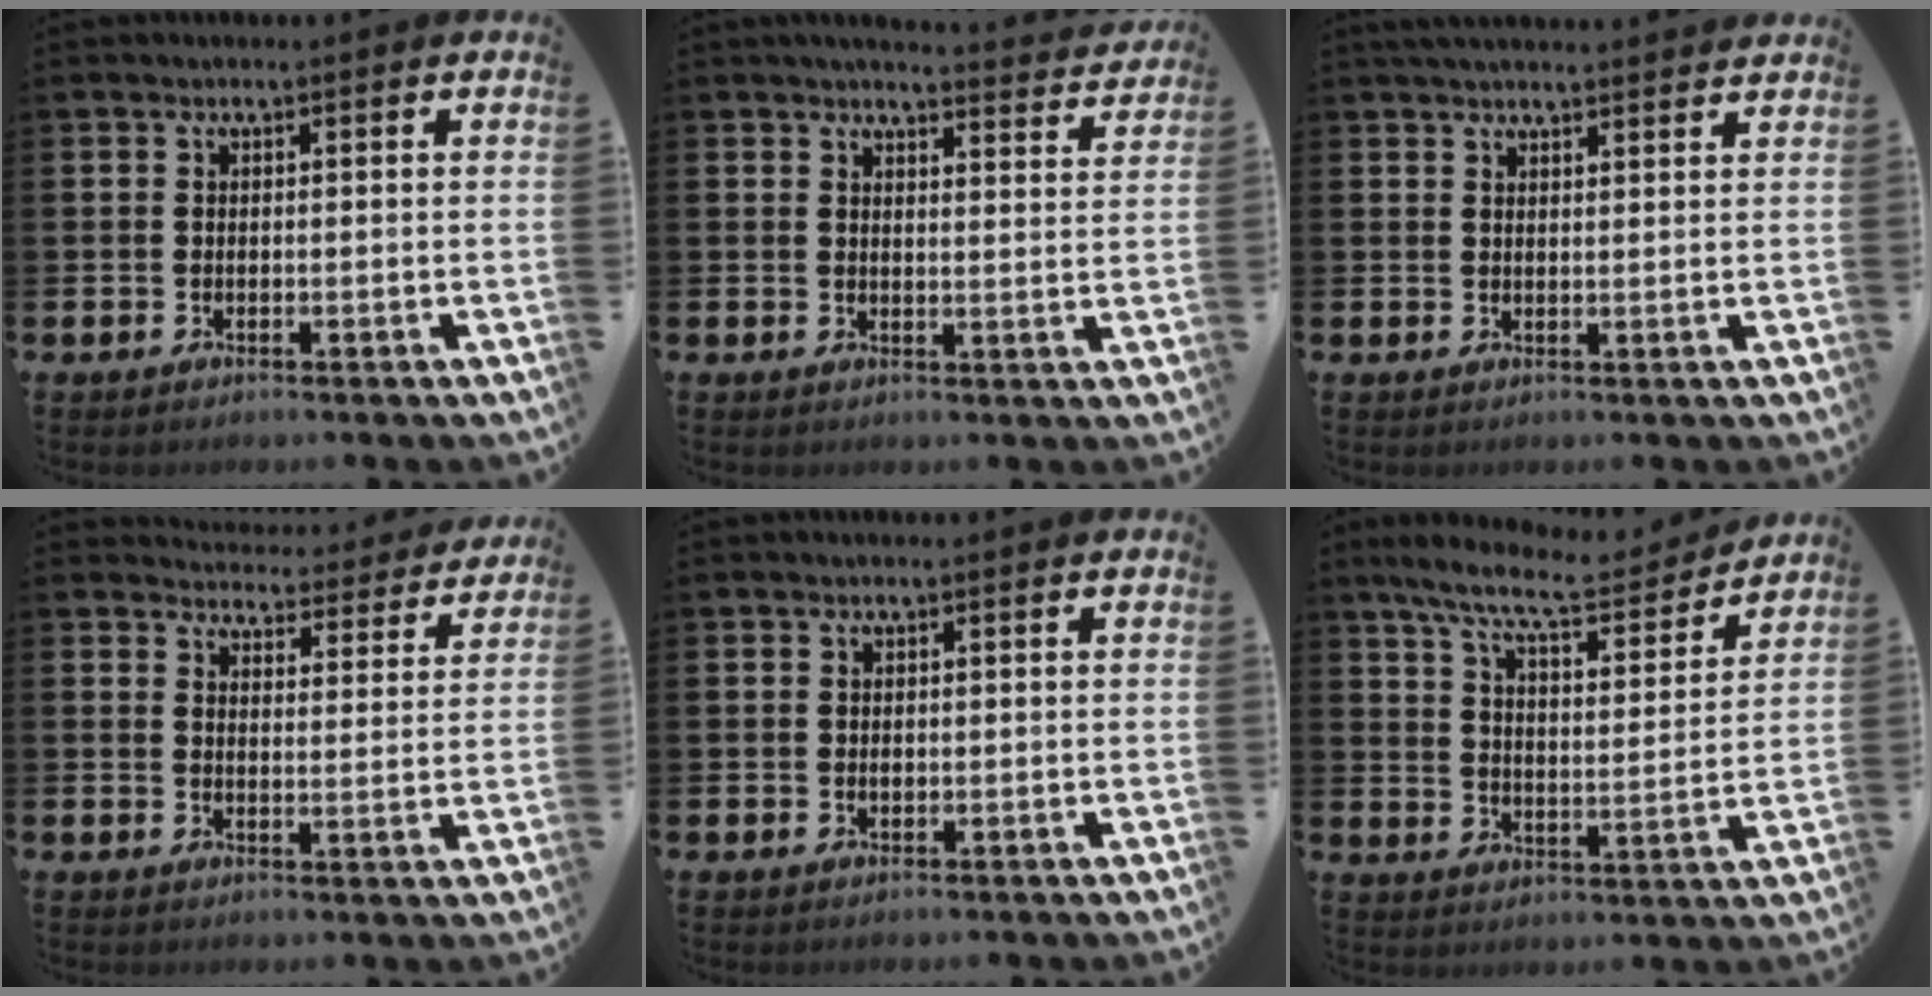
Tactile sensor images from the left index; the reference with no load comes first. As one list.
[{"total": 3.9, "force": [3.9, 0.1, 0.5], "torque": [-0.010, -0.030, 0.066]}, {"total": 2.8, "force": [2.8, 0.0, 0.5], "torque": [-0.012, -0.010, 0.051]}, {"total": 4.1, "force": [4.0, 0.8, 0.2], "torque": [-0.011, -0.037, 0.066]}, {"total": 0.7, "force": [0.1, 0.5, 0.6], "torque": [-0.007, 0.000, -0.001]}, {"total": 9.3, "force": [8.3, 1.5, 4.0], "torque": [-0.105, -0.044, 0.142]}]